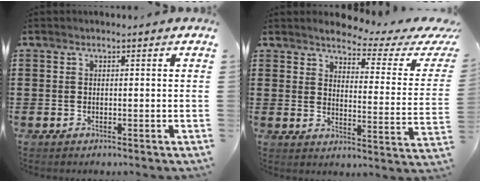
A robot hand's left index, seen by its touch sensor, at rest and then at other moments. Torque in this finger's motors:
{"motor_torque": [0.95, -1.19, 0.33, 0.04]}